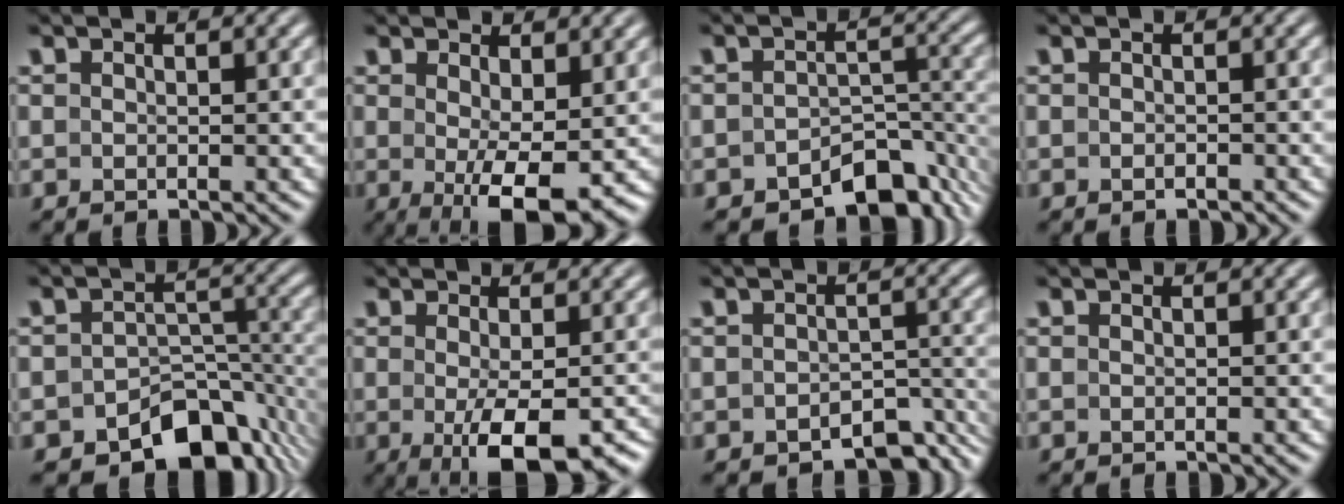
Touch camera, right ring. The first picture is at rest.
{"total": 5.2, "force": [-1.1, 1.1, 5.0], "torque": [-0.075, -0.024, -0.004]}
{"total": 8.7, "force": [-6.6, 4.0, 3.9], "torque": [-0.033, -0.013, -0.094]}
{"total": 0.7, "force": [-0.7, 0.1, 0.1], "torque": [-0.004, -0.006, -0.007]}
{"total": 12.5, "force": [-8.7, 7.1, 5.4], "torque": [-0.069, -0.028, -0.129]}
{"total": 5.8, "force": [-2.5, 1.2, 5.0], "torque": [-0.077, -0.021, -0.022]}
{"total": 5.1, "force": [-4.4, 1.9, 1.7], "torque": [-0.012, -0.013, -0.061]}
{"total": 0.0}